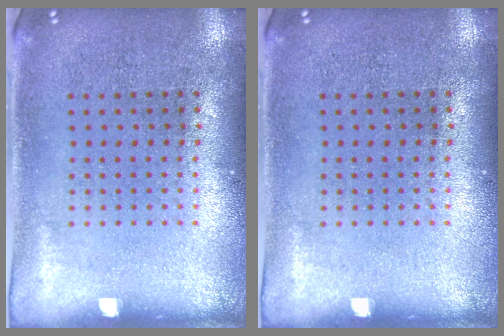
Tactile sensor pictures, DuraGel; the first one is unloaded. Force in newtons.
{"total": 0.0}